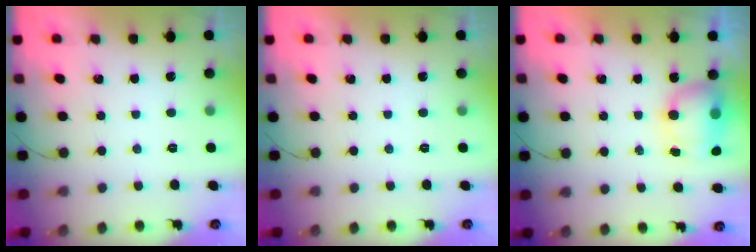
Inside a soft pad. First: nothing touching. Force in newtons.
{"total": 0.0}
{"total": 7.0, "press": 6.8, "slide": 1.3}